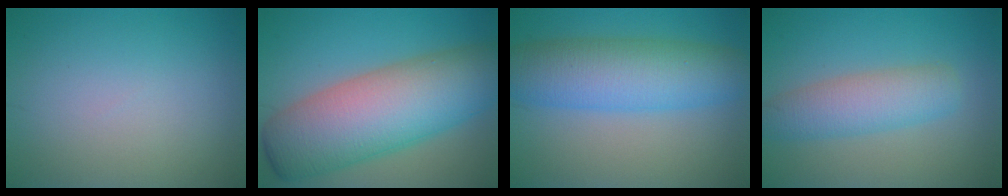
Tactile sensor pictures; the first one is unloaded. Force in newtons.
{"total": 12.3, "press": 12.3, "slide": 0.4}
{"total": 8.2, "press": 8.2, "slide": 0.2}
{"total": 4.5, "press": 4.5, "slide": 0.1}